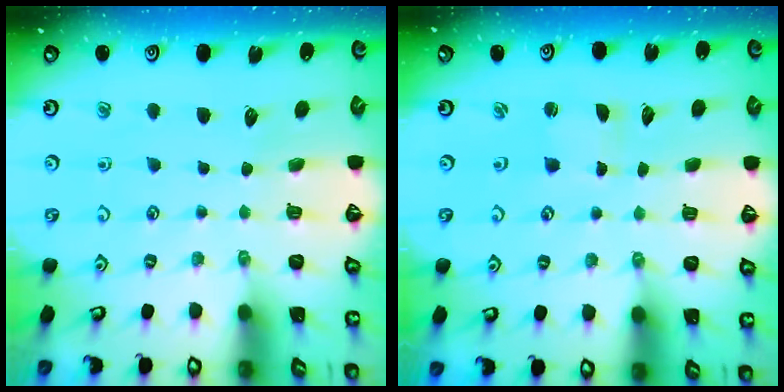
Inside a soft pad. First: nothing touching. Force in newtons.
{"total": 1.1, "press": 1.1, "slide": 0.2}